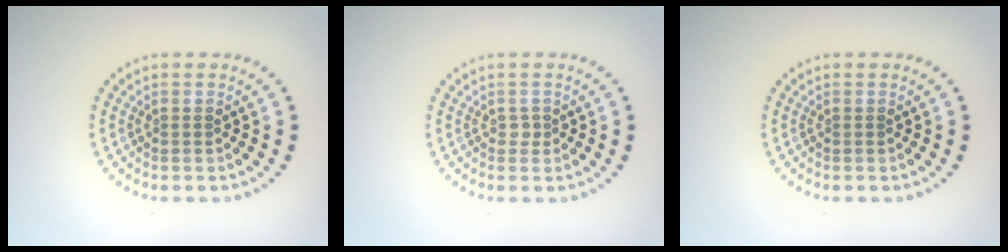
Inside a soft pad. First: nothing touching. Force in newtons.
{"total": 0.6, "press": 0.5, "slide": 0.3}
{"total": 0.0}